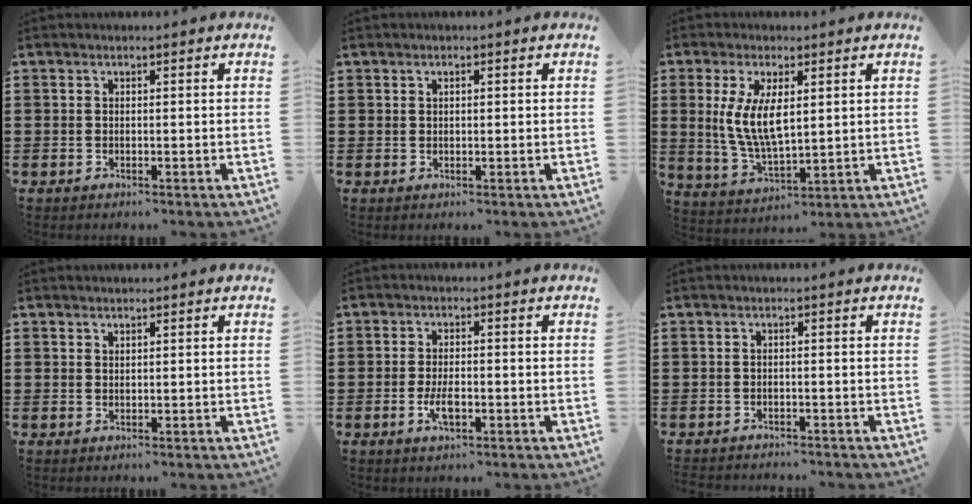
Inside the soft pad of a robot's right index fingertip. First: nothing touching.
{"total": 0.7, "force": [0.4, 0.4, 0.4], "torque": [-0.008, 0.004, 0.007]}
{"total": 7.7, "force": [1.1, 3.4, 6.8], "torque": [-0.146, 0.003, 0.018]}
{"total": 0.6, "force": [0.5, 0.3, 0.0], "torque": [-0.002, 0.001, 0.010]}
{"total": 3.7, "force": [-1.2, 1.2, 3.2], "torque": [-0.070, -0.006, -0.023]}
{"total": 1.1, "force": [-1.0, 0.2, -0.2], "torque": [-0.002, 0.003, -0.023]}